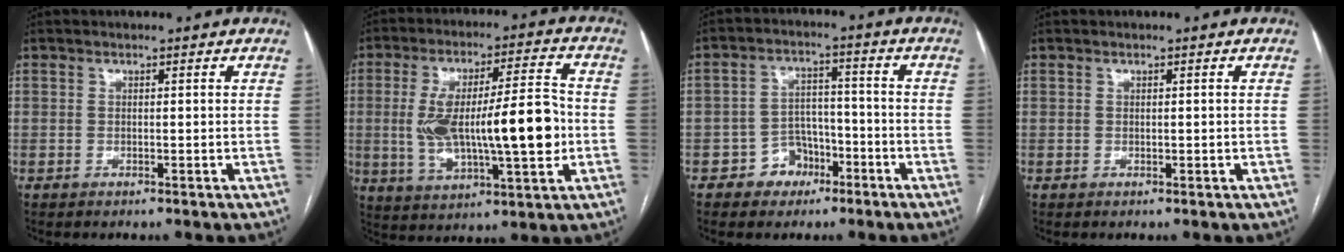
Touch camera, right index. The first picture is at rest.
{"total": 17.2, "force": [-1.1, 4.0, 16.7], "torque": [-0.302, 0.021, -0.006]}
{"total": 5.8, "force": [-3.2, 4.6, 1.6], "torque": [-0.022, 0.021, -0.044]}
{"total": 0.0}